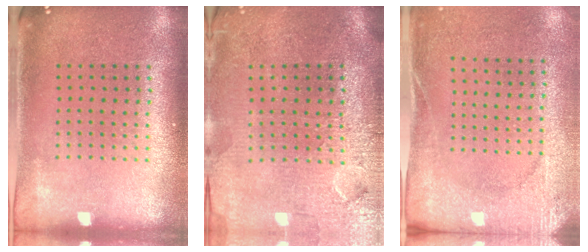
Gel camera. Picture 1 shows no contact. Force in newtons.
{"total": 3.8, "press": 3.4, "slide": 1.6}
{"total": 2.7, "press": 2.2, "slide": 1.7}